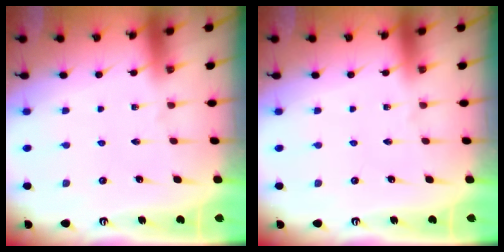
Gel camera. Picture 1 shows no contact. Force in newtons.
{"total": 0.0}